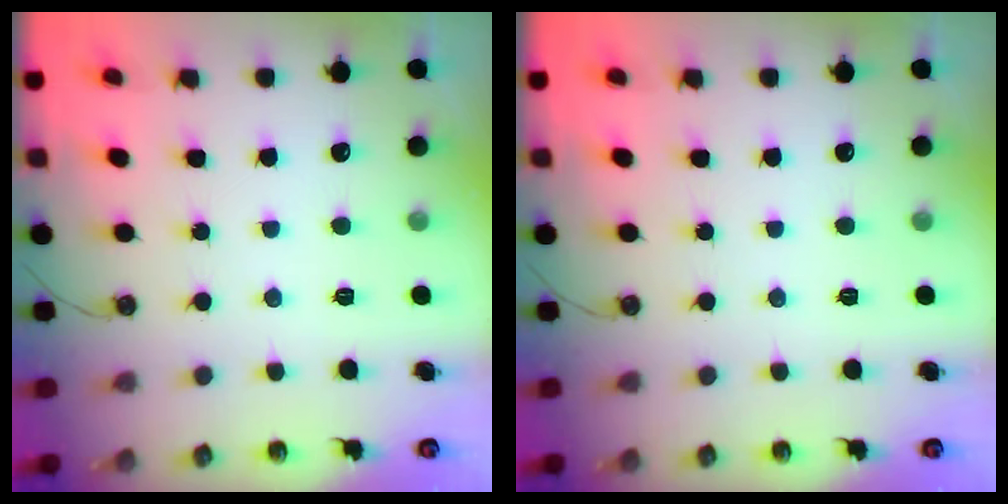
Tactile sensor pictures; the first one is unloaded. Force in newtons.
{"total": 0.0}